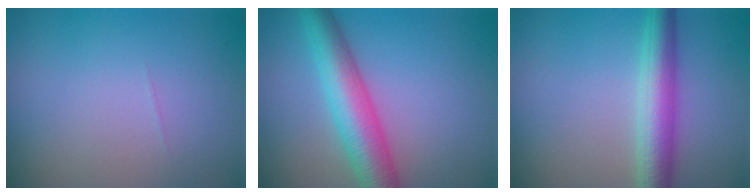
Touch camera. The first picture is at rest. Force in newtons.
{"total": 6.4, "press": 6.4, "slide": 0.3}
{"total": 5.0, "press": 5.0, "slide": 0.1}